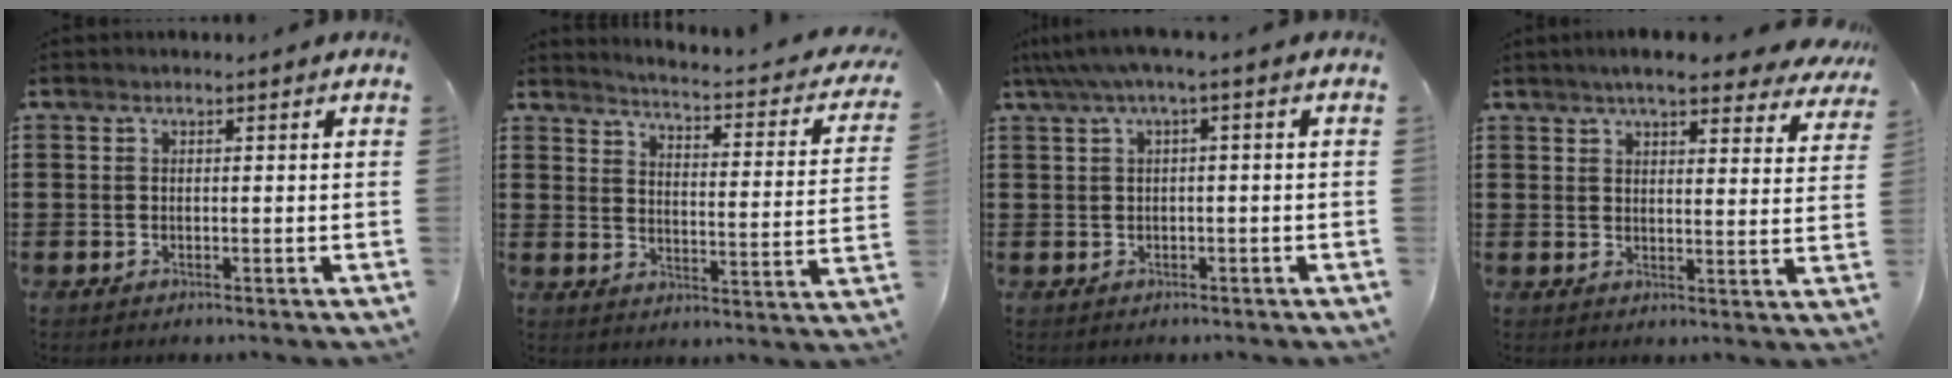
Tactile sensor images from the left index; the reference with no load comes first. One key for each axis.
{"total": 2.5, "fx": 2.2, "fy": -0.5, "fz": 1.0, "tx": -0.038, "ty": -0.030, "tz": 0.025}
{"total": 2.6, "fx": -0.6, "fy": 0.2, "fz": 2.6, "tx": -0.044, "ty": 0.000, "tz": -0.013}
{"total": 6.5, "fx": 5.6, "fy": 0.8, "fz": 3.2, "tx": -0.064, "ty": -0.017, "tz": 0.096}